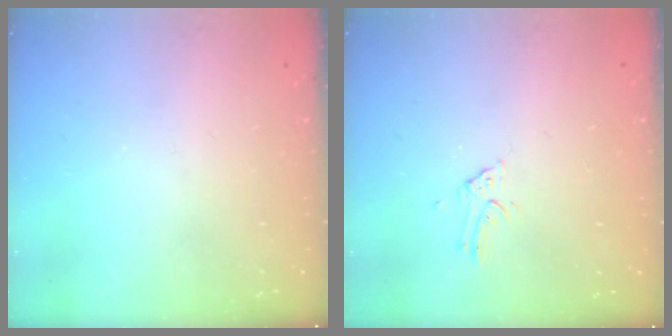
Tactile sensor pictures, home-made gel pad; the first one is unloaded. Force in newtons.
{"total": 1.6, "press": 1.5, "slide": 0.1}